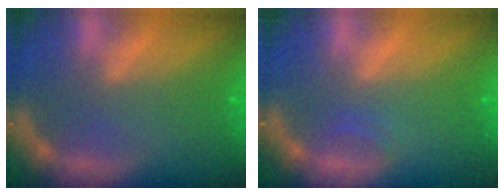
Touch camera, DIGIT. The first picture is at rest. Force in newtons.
{"total": 0.9}